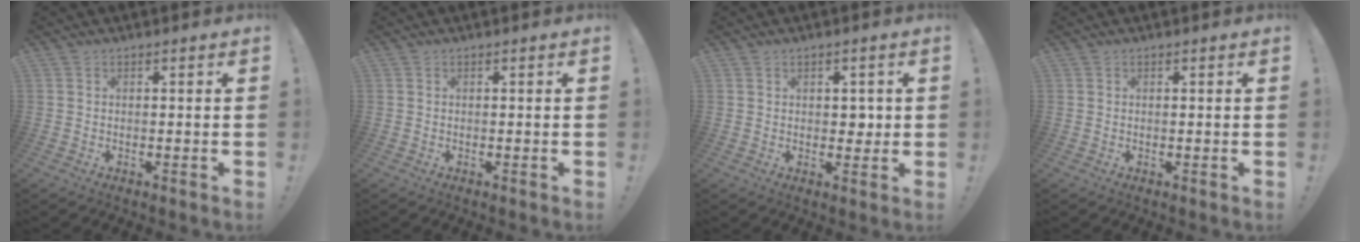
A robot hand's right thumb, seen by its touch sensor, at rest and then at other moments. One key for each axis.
{"total": 0.0}
{"total": 3.4, "fx": 0.5, "fy": 2.8, "fz": 1.9, "tx": -0.014, "ty": -0.002, "tz": 0.004}
{"total": 0.6, "fx": 0.3, "fy": 0.5, "fz": -0.1, "tx": 0.003, "ty": 0.001, "tz": 0.005}